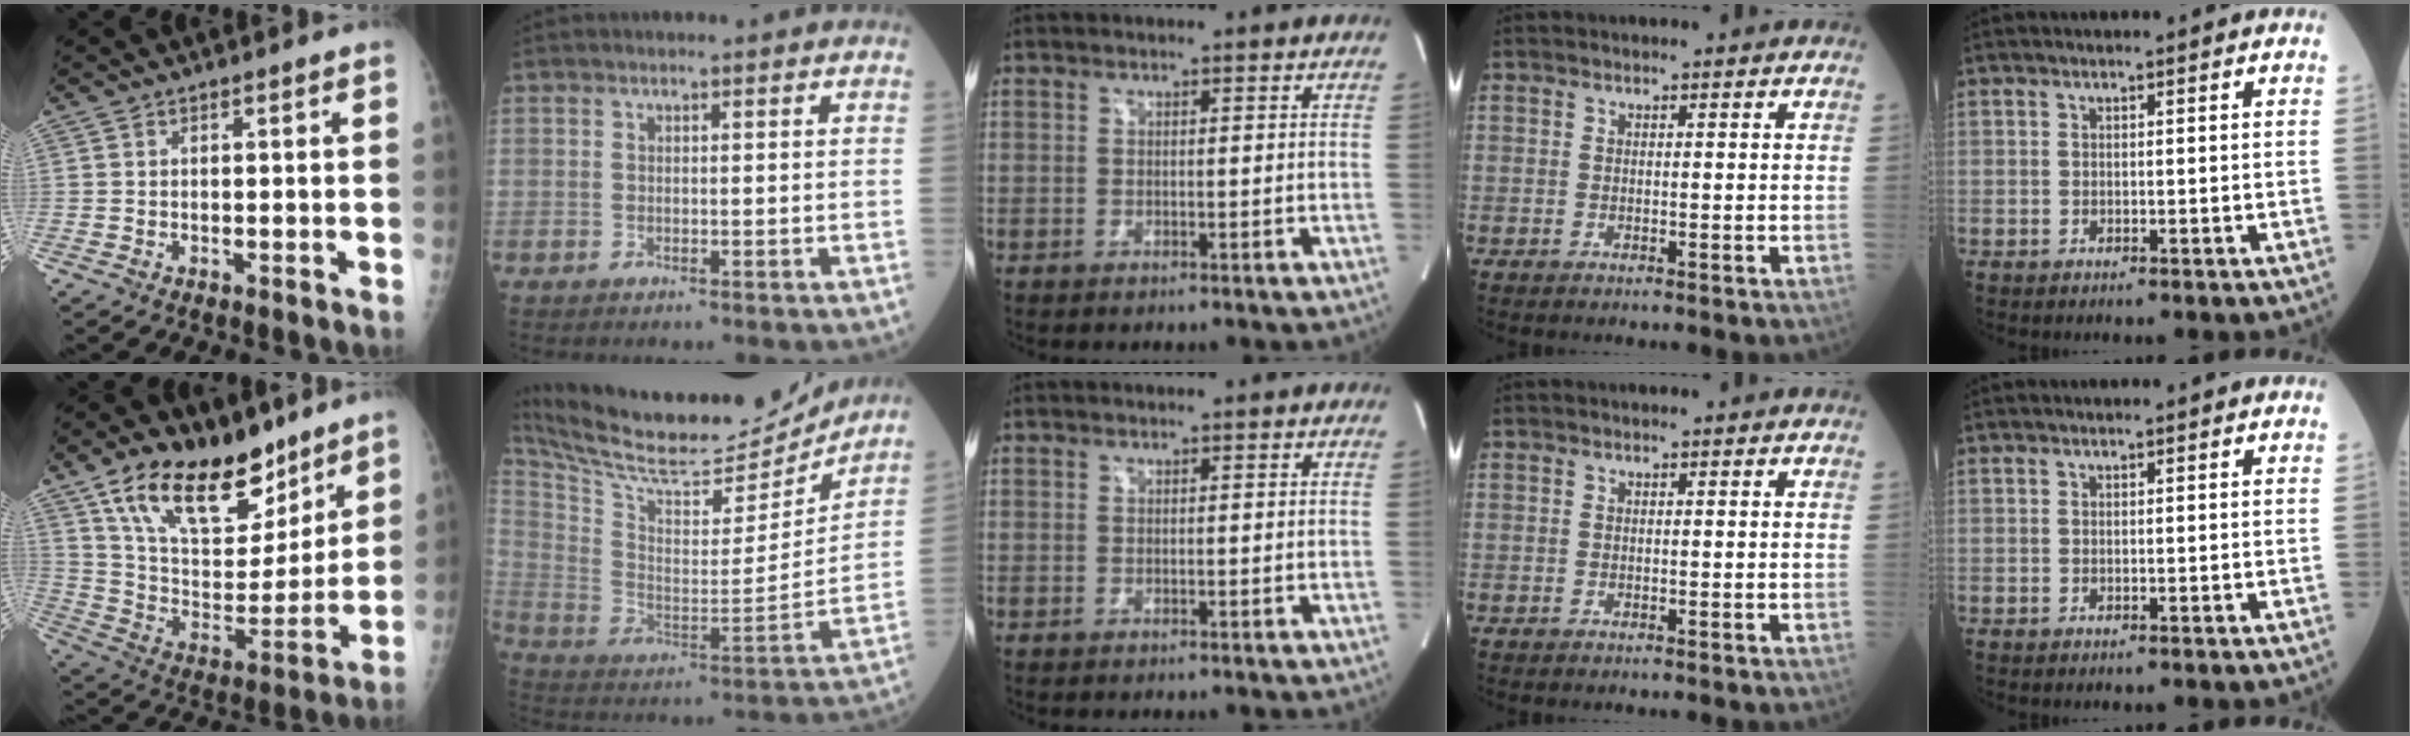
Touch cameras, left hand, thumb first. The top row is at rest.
{"thumb": {"total": 23.6, "force": [15.5, 11.7, 13.5], "torque": [-0.182, -0.060, 0.268]}, "index": {"total": 23.3, "force": [21.5, 4.0, 8.2], "torque": [-0.161, -0.028, 0.337]}}